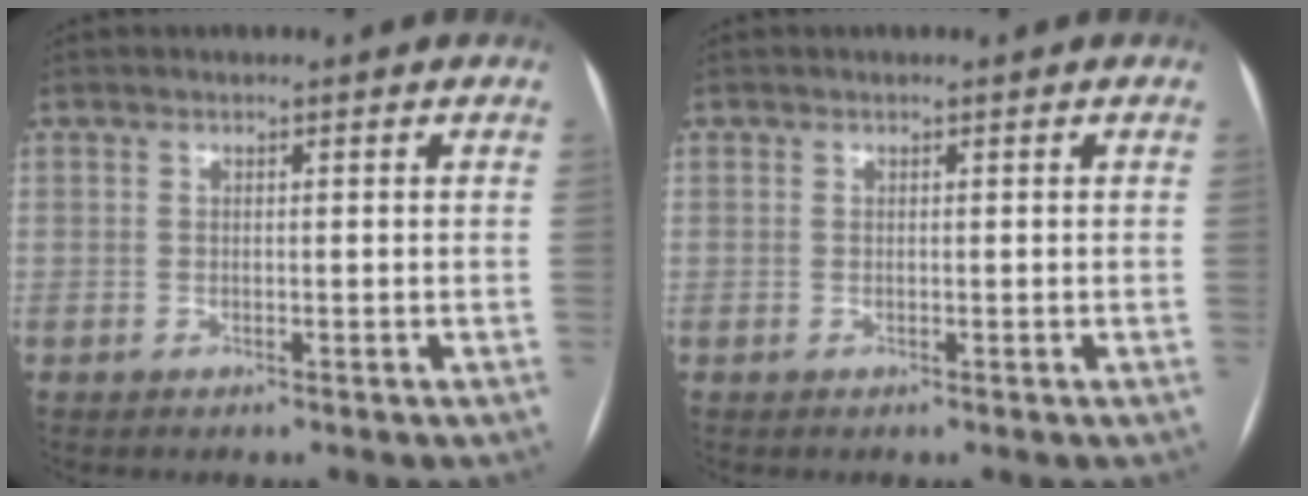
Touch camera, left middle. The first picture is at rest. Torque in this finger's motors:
{"motor_torque": [0.01, 0.01, -0.05, 0.00]}